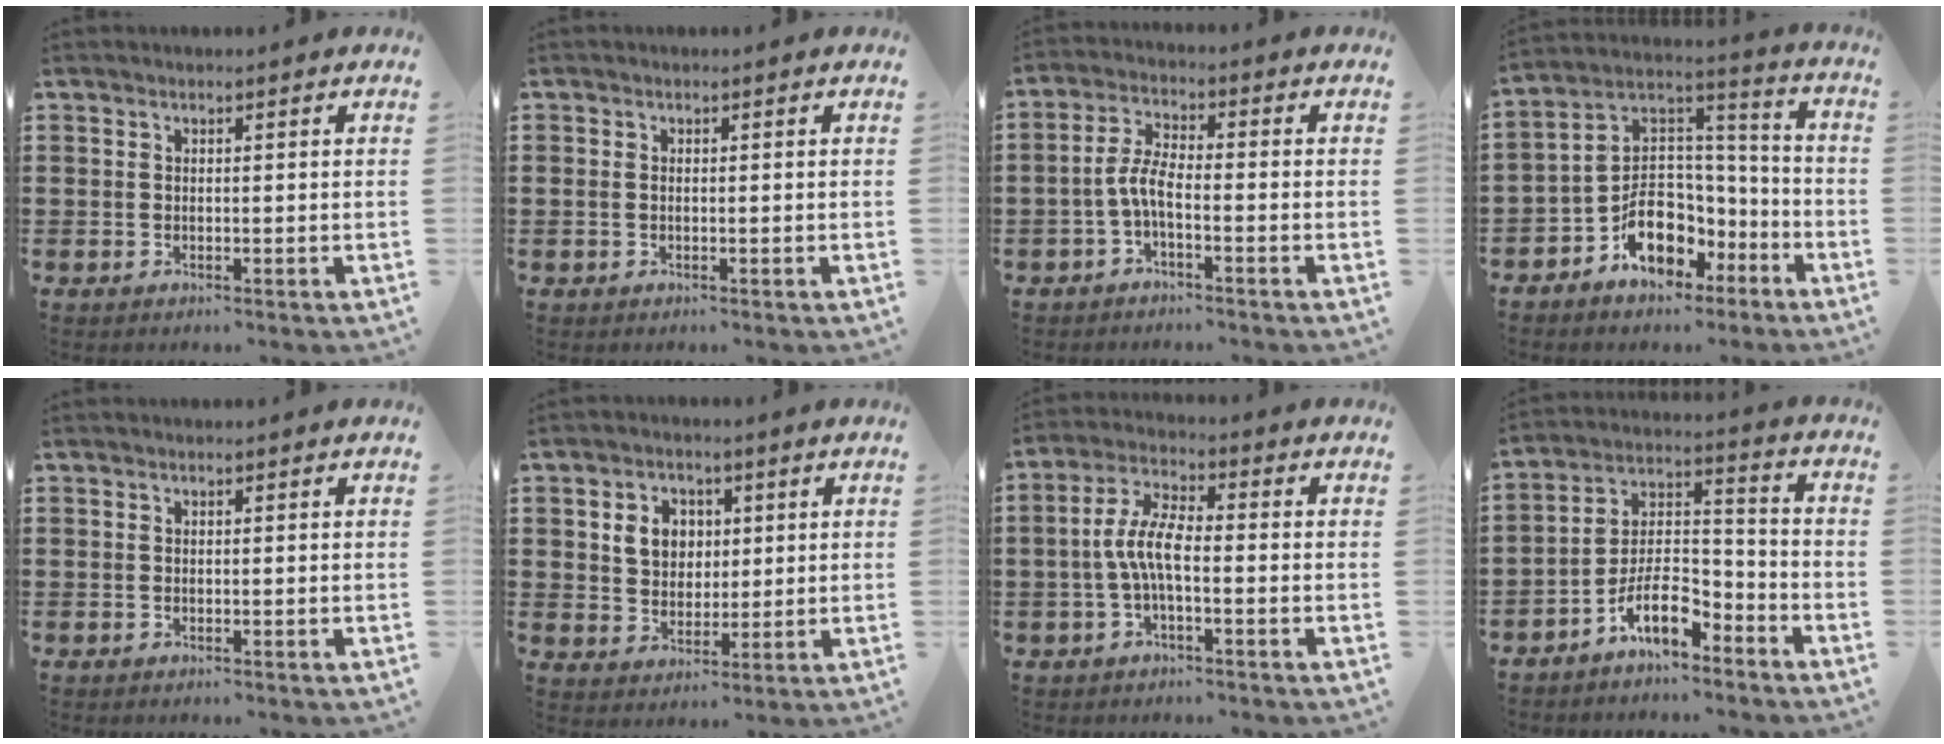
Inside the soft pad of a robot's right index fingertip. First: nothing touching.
{"total": 0.6, "force": [0.0, 0.5, 0.4], "torque": [-0.011, 0.002, -0.002]}
{"total": 4.8, "force": [-1.7, 1.5, 4.2], "torque": [-0.095, 0.000, -0.039]}
{"total": 9.4, "force": [-4.5, 7.0, 4.3], "torque": [-0.096, 0.013, -0.079]}
{"total": 0.0}
{"total": 5.4, "force": [1.6, 4.6, 2.4], "torque": [-0.059, 0.013, 0.024]}
{"total": 6.5, "force": [-1.3, 2.1, 6.1], "torque": [-0.141, -0.007, -0.031]}
{"total": 9.2, "force": [-6.3, 3.6, 5.7], "torque": [-0.118, 0.006, -0.121]}